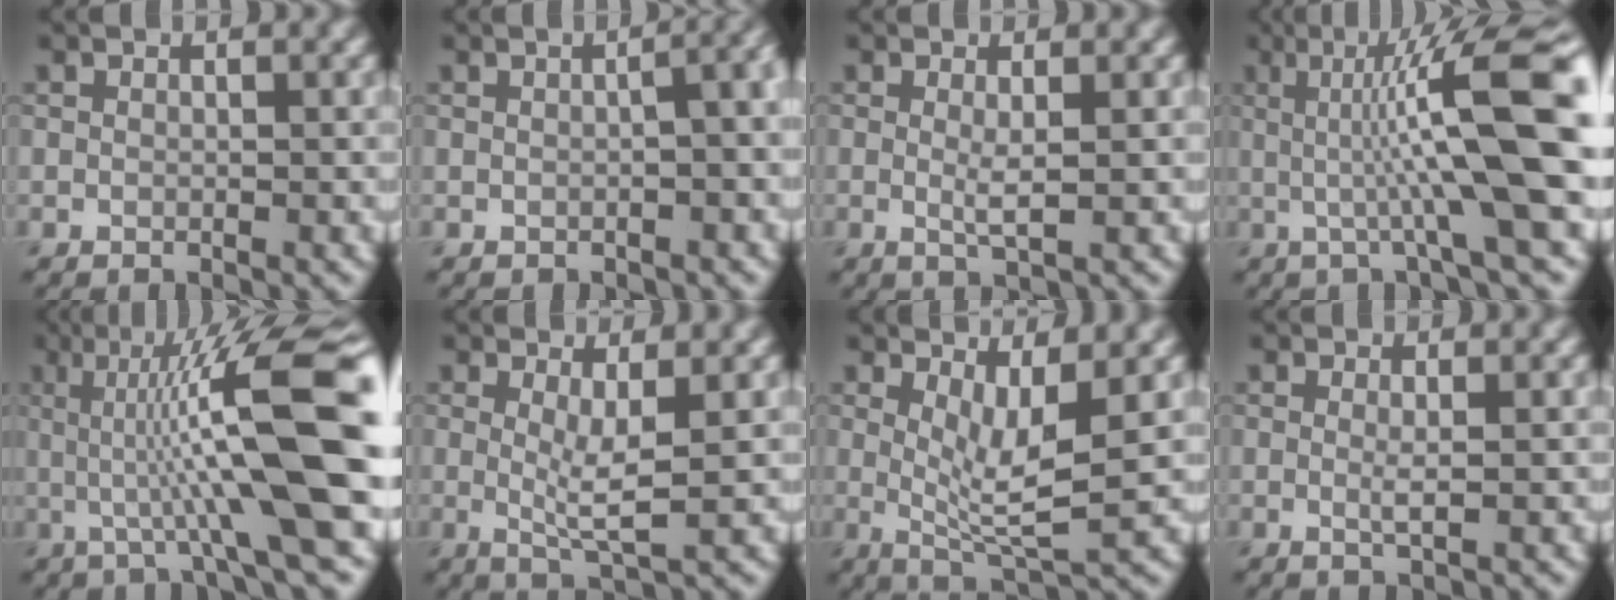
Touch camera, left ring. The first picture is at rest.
{"total": 6.1, "force": [0.7, 3.2, 5.1], "torque": [-0.025, 0.030, -0.007]}
{"total": 1.4, "force": [0.0, 0.1, 1.4], "torque": [-0.032, -0.007, 0.001]}
{"total": 11.0, "force": [0.7, 1.8, 10.9], "torque": [-0.142, 0.009, 0.009]}
{"total": 12.2, "force": [0.3, 2.0, 12.0], "torque": [-0.173, 0.015, 0.008]}
{"total": 3.0, "force": [0.2, 0.5, 2.9], "torque": [-0.060, -0.016, 0.008]}
{"total": 4.5, "force": [0.8, 1.1, 4.2], "torque": [-0.079, -0.016, 0.021]}
{"total": 1.0, "force": [-0.1, 0.1, 1.0], "torque": [-0.023, -0.004, -0.002]}